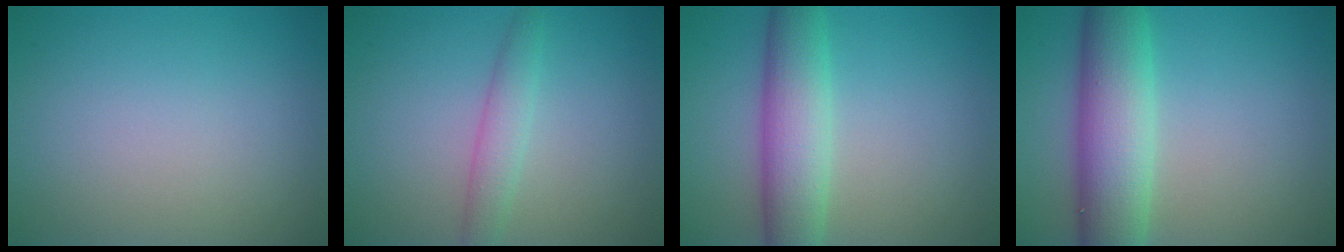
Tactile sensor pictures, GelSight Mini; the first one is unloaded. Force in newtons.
{"total": 2.2, "press": 2.2, "slide": 0.0}
{"total": 5.8, "press": 5.8, "slide": 0.2}
{"total": 7.9, "press": 7.9, "slide": 0.2}